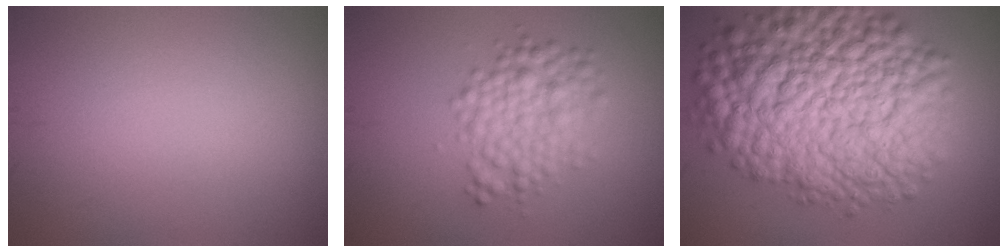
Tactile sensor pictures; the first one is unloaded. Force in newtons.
{"total": 4.0, "press": 4.0, "slide": 0.1}
{"total": 15.5, "press": 15.5, "slide": 0.6}